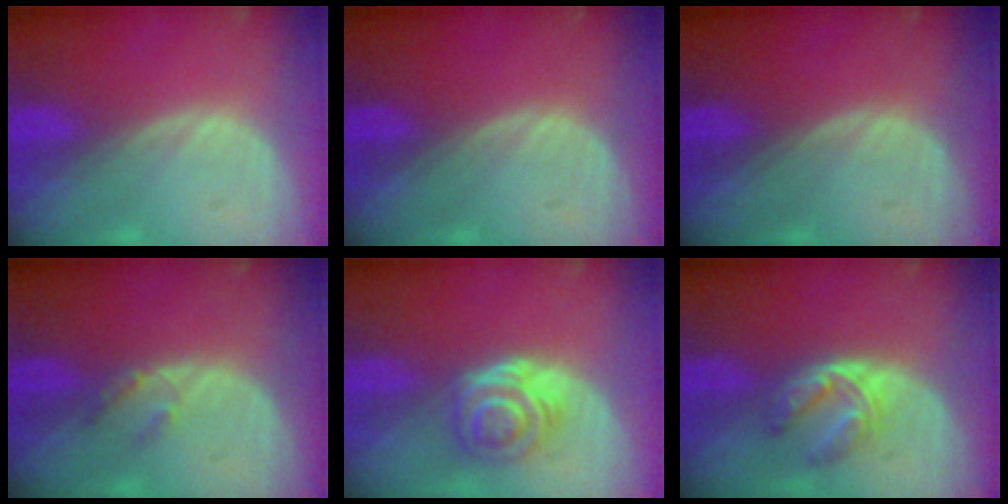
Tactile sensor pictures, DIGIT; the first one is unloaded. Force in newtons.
{"total": 0.0}
{"total": 0.0}
{"total": 2.0, "press": 1.8, "slide": 0.9}
{"total": 6.3, "press": 5.2, "slide": 3.5}
{"total": 6.0, "press": 4.9, "slide": 3.5}